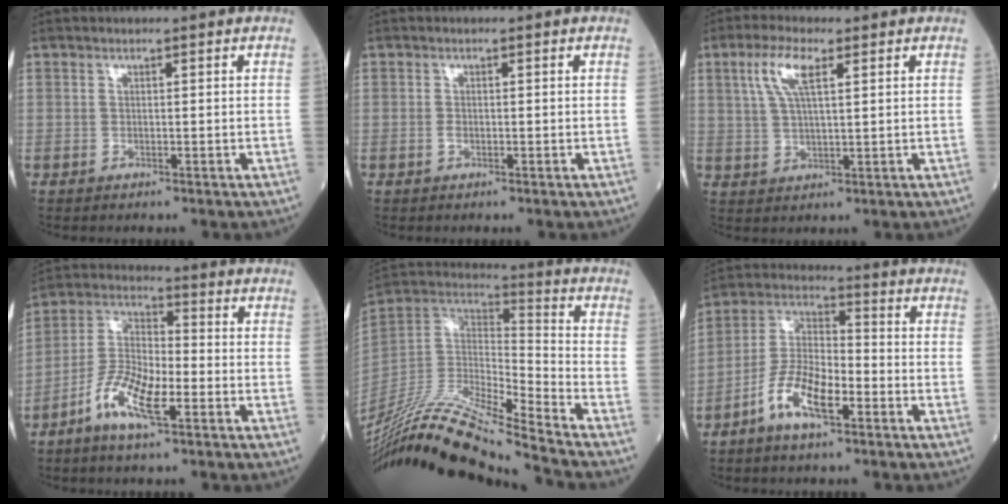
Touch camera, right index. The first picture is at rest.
{"total": 0.8, "force": [-0.2, 0.4, 0.6], "torque": [-0.013, 0.001, -0.004]}
{"total": 6.2, "force": [2.7, 1.5, 5.4], "torque": [-0.115, 0.012, 0.054]}
{"total": 10.0, "force": [-4.7, 2.8, 8.4], "torque": [-0.173, 0.002, -0.093]}
{"total": 22.6, "force": [-20.2, -0.8, 10.1], "torque": [-0.222, -0.004, -0.367]}
{"total": 10.0, "force": [-5.0, 3.3, 8.0], "torque": [-0.165, 0.005, -0.099]}